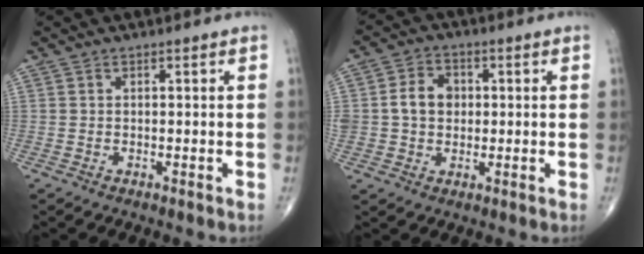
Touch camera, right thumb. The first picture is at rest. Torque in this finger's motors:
{"motor_torque": [0.13, 0.00, 0.80, 0.20, 0.19]}